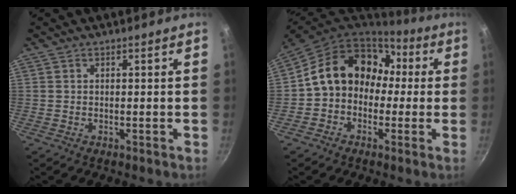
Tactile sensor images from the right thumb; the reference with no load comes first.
{"total": 16.1, "force": [1.2, 13.1, 9.3], "torque": [-0.116, 0.058, 0.005]}